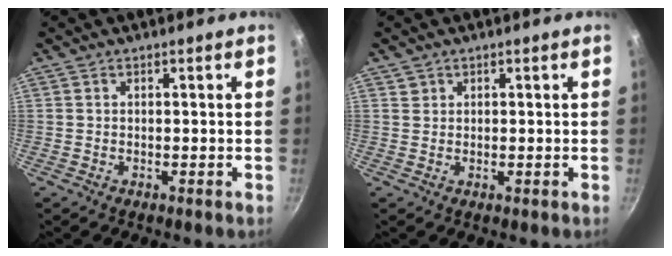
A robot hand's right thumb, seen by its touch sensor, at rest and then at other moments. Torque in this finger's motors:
{"motor_torque": [-0.29, -0.05, -0.60, -0.09, 0.01]}